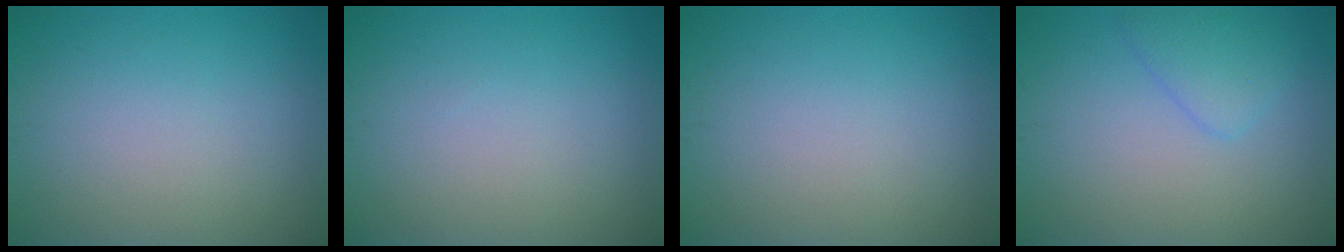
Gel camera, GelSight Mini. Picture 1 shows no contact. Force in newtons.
{"total": 0.0}
{"total": 0.0}
{"total": 2.3, "press": 2.3, "slide": 0.2}